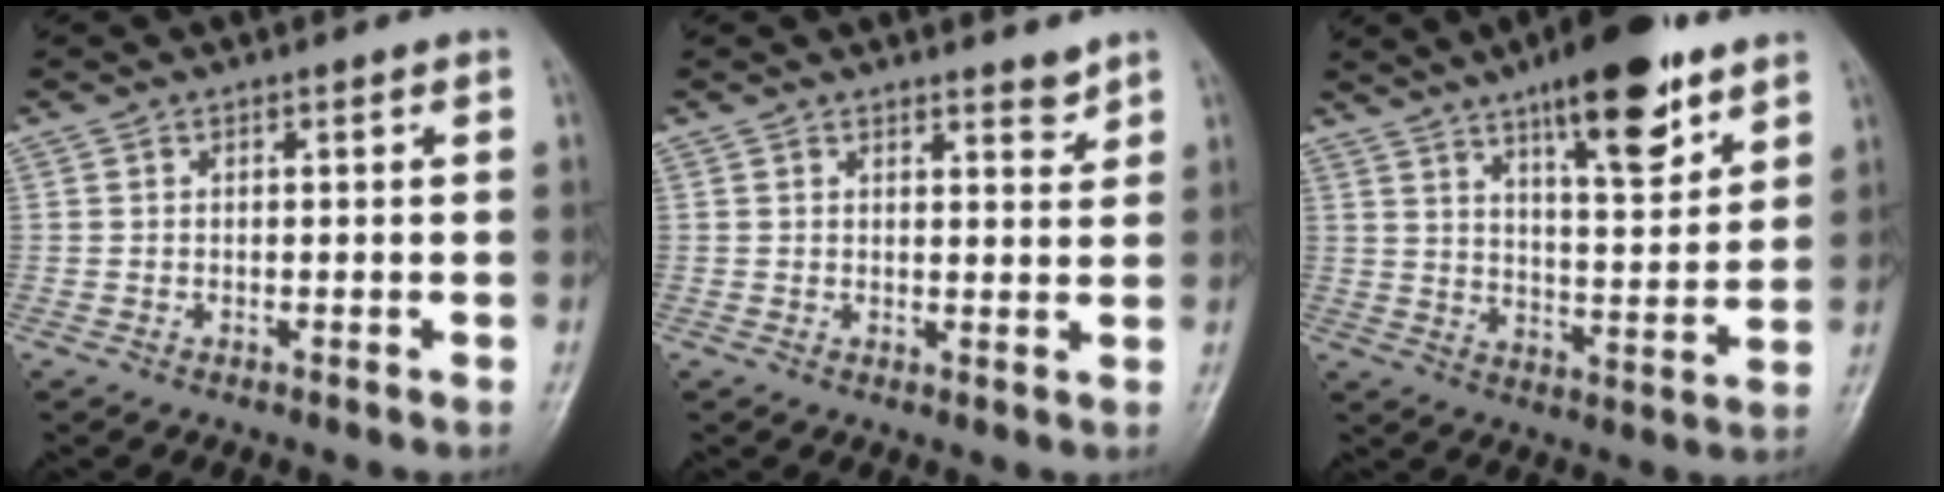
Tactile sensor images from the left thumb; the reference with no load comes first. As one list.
[{"total": 2.5, "force": [2.3, 0.6, 0.9], "torque": [-0.002, -0.020, 0.034]}, {"total": 16.2, "force": [10.1, 4.8, 11.7], "torque": [-0.147, -0.053, 0.158]}]